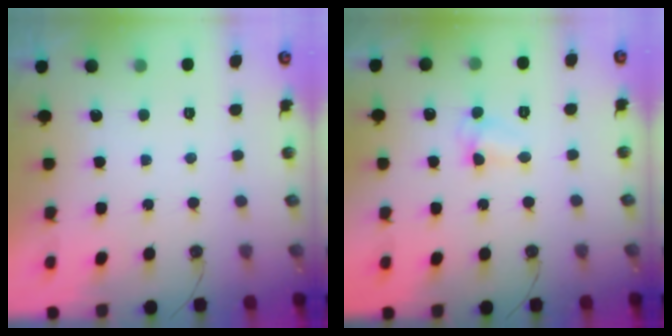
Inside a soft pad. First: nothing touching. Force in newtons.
{"total": 5.2, "press": 5.2, "slide": 0.6}